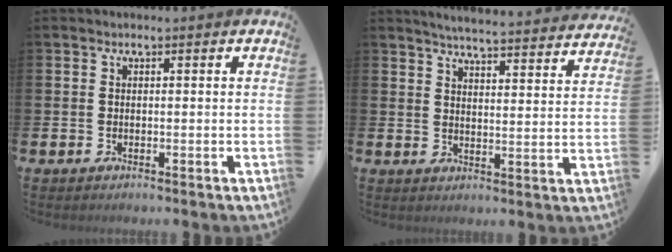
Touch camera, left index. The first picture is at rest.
{"total": 5.3, "force": [5.2, -0.1, 0.9], "torque": [-0.030, -0.042, 0.089]}